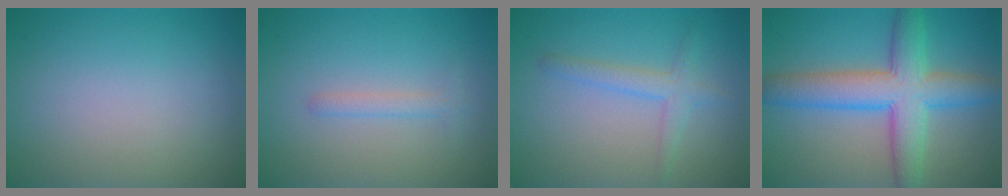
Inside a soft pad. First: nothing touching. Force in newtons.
{"total": 1.2, "press": 1.2, "slide": 0.1}
{"total": 2.3, "press": 2.3, "slide": 0.1}
{"total": 7.6, "press": 7.6, "slide": 0.1}